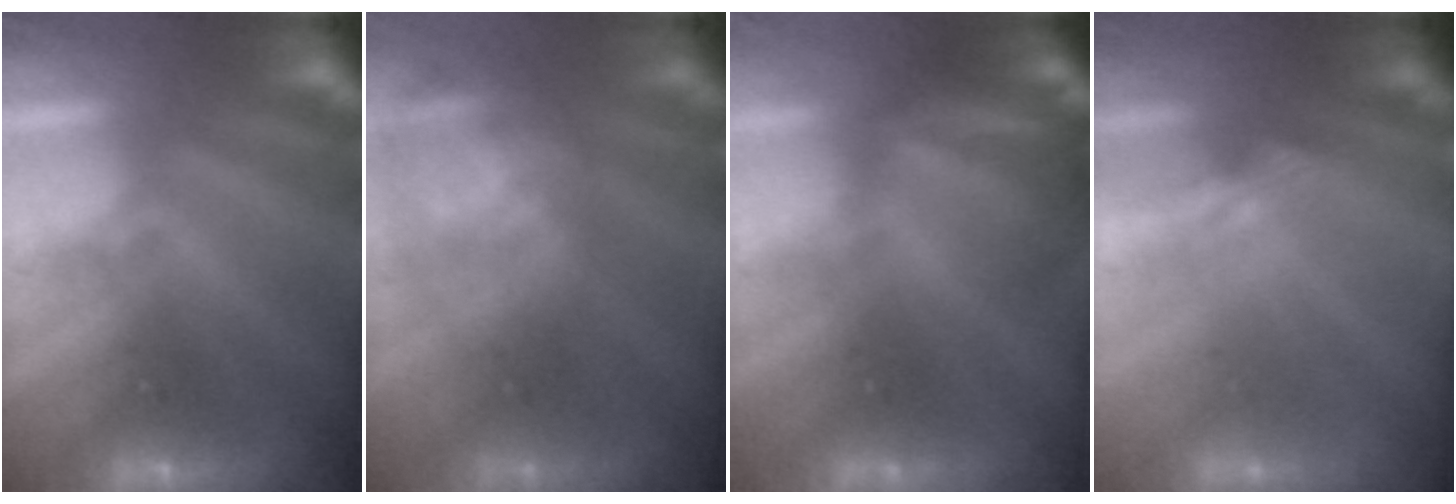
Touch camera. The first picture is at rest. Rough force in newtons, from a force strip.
{"total": 6.1}
{"total": 7.1}
{"total": 1.4}